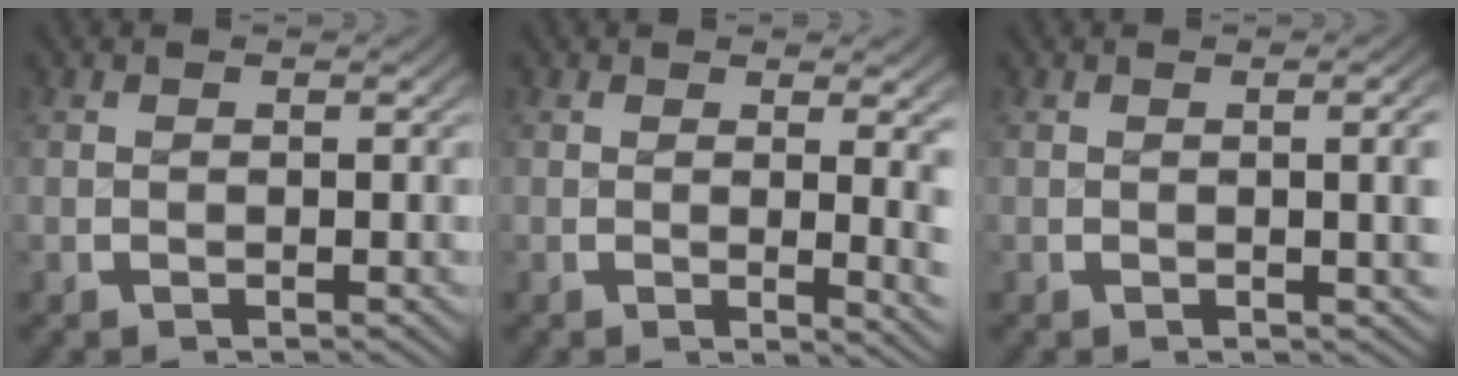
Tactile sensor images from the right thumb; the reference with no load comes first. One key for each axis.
{"total": 3.3, "fx": -0.2, "fy": 1.0, "fz": 3.1, "tx": -0.042, "ty": -0.013, "tz": 0.002}
{"total": 2.9, "fx": 0.3, "fy": 1.0, "fz": 2.7, "tx": -0.021, "ty": 0.005, "tz": 0.000}